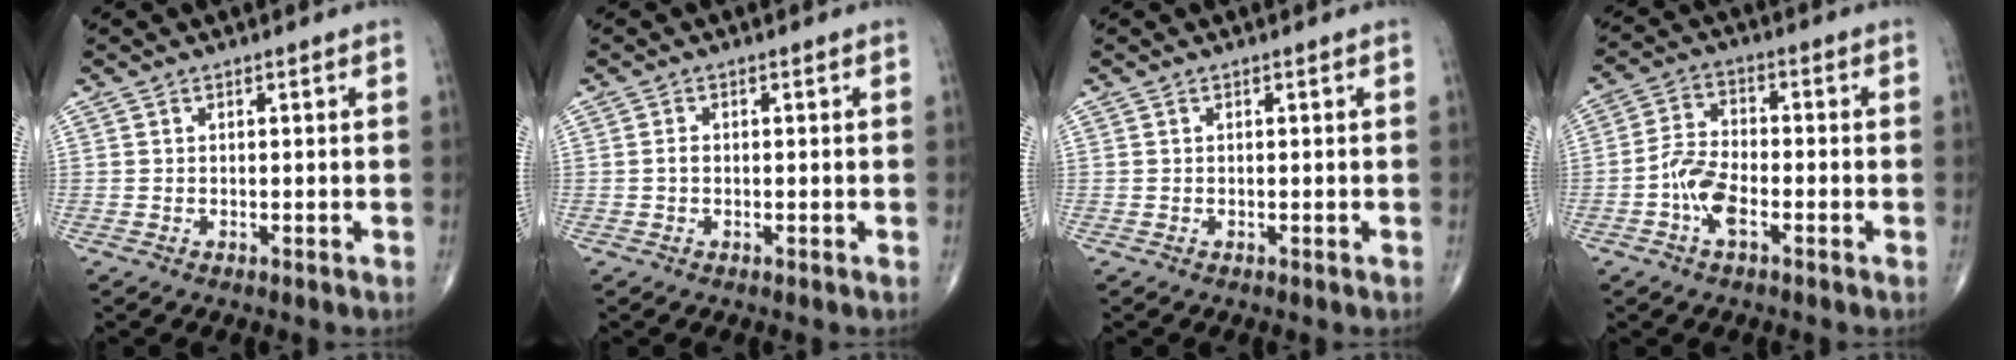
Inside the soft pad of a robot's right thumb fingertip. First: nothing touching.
{"total": 1.0, "force": [-0.2, 0.7, 0.7], "torque": [-0.011, 0.001, -0.004]}
{"total": 0.0}
{"total": 7.2, "force": [-2.8, 3.4, 5.6], "torque": [-0.112, 0.021, -0.059]}